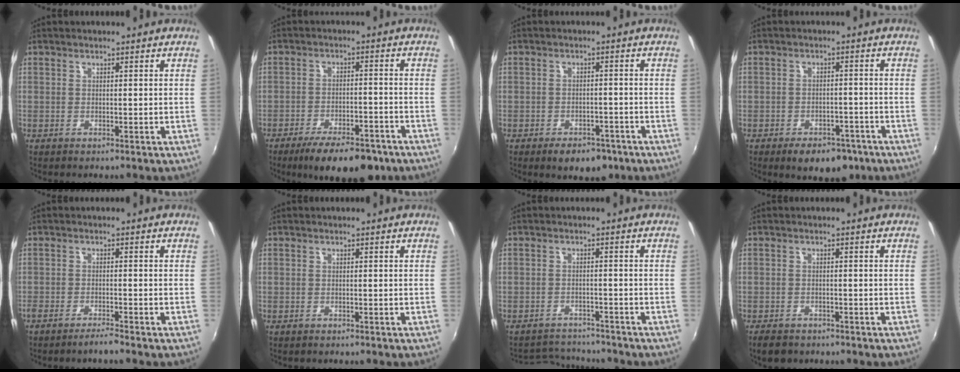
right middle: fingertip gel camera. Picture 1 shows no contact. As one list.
[{"total": 13.3, "force": [-9.7, 4.7, 7.9], "torque": [-0.147, -0.015, -0.141]}, {"total": 6.3, "force": [-4.1, 3.9, 2.7], "torque": [-0.048, 0.012, -0.044]}, {"total": 8.0, "force": [-5.3, 4.8, 3.7], "torque": [-0.066, 0.014, -0.056]}, {"total": 2.5, "force": [-2.2, -0.4, 1.1], "torque": [-0.033, -0.005, -0.045]}, {"total": 0.5, "force": [-0.4, 0.3, -0.1], "torque": [-0.001, 0.000, -0.008]}, {"total": 5.7, "force": [-5.5, 1.5, -0.1], "torque": [-0.014, 0.016, -0.087]}, {"total": 4.0, "force": [-3.2, 2.0, 1.5], "torque": [-0.043, -0.009, -0.052]}]